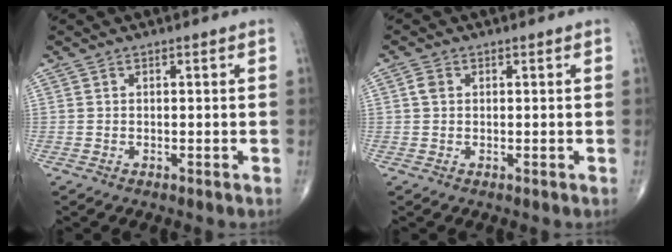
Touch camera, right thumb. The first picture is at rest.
{"total": 1.7, "force": [0.4, 1.3, 1.0], "torque": [-0.019, 0.004, 0.006]}